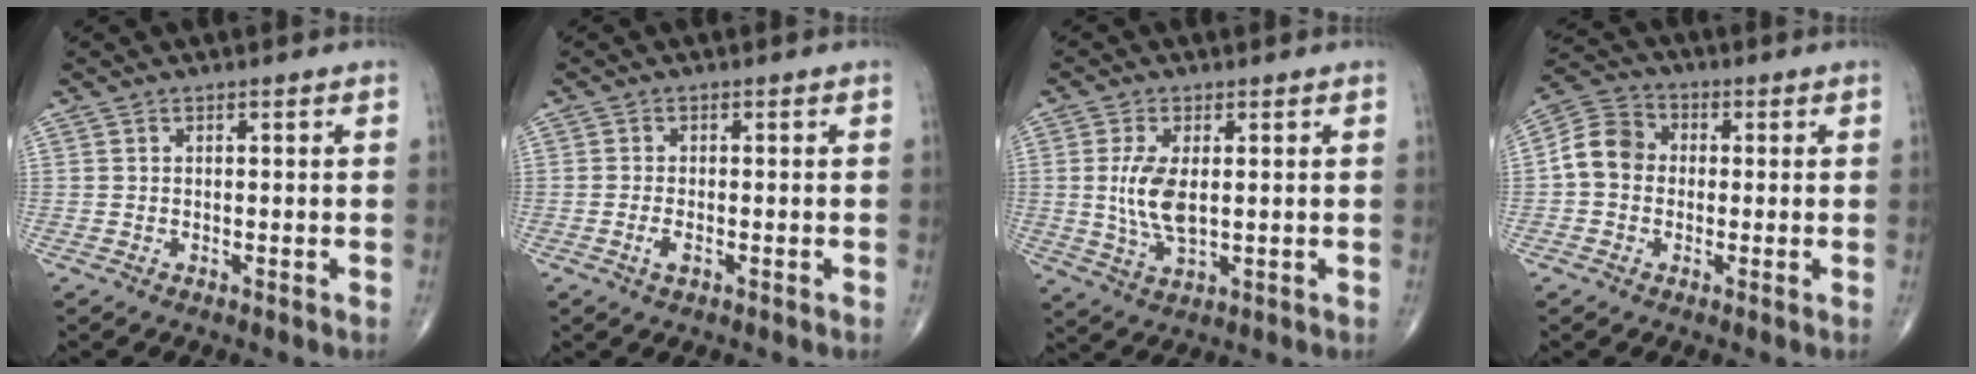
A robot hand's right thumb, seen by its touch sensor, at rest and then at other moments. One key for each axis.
{"total": 2.1, "fx": -0.7, "fy": 0.9, "fz": 1.7, "tx": -0.037, "ty": 0.002, "tz": -0.015}
{"total": 7.9, "fx": 0.7, "fy": 3.7, "fz": 6.9, "tx": -0.144, "ty": -0.011, "tz": 0.019}
{"total": 7.8, "fx": -0.3, "fy": 6.6, "fz": 4.1, "tx": -0.061, "ty": 0.025, "tz": -0.021}